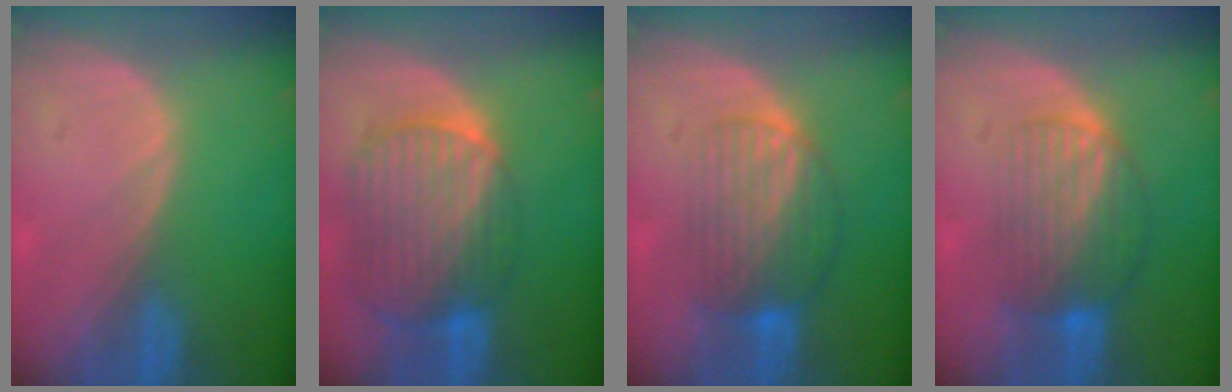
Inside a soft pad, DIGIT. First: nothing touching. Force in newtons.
{"total": 10.5, "press": 8.9, "slide": 5.5}
{"total": 7.4, "press": 6.8, "slide": 2.9}
{"total": 7.4, "press": 6.8, "slide": 2.9}